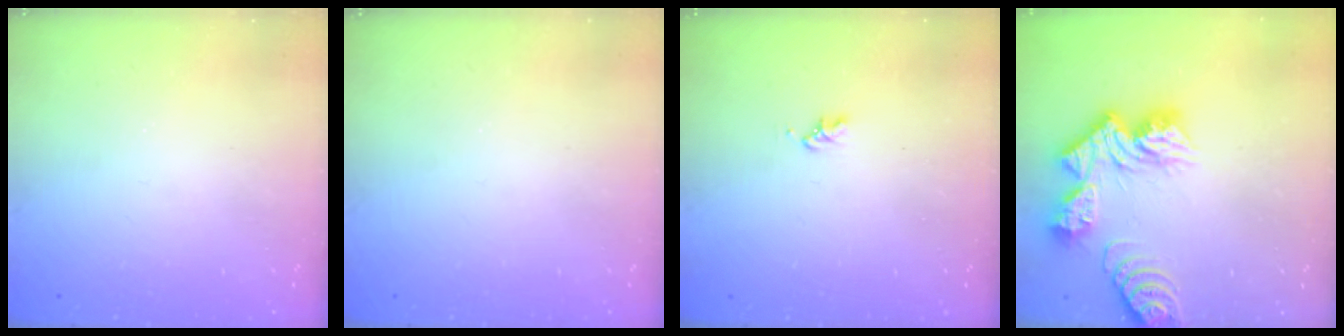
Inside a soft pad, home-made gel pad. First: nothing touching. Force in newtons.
{"total": 0.0}
{"total": 1.6, "press": 1.6, "slide": 0.3}
{"total": 14.7, "press": 14.7, "slide": 1.3}